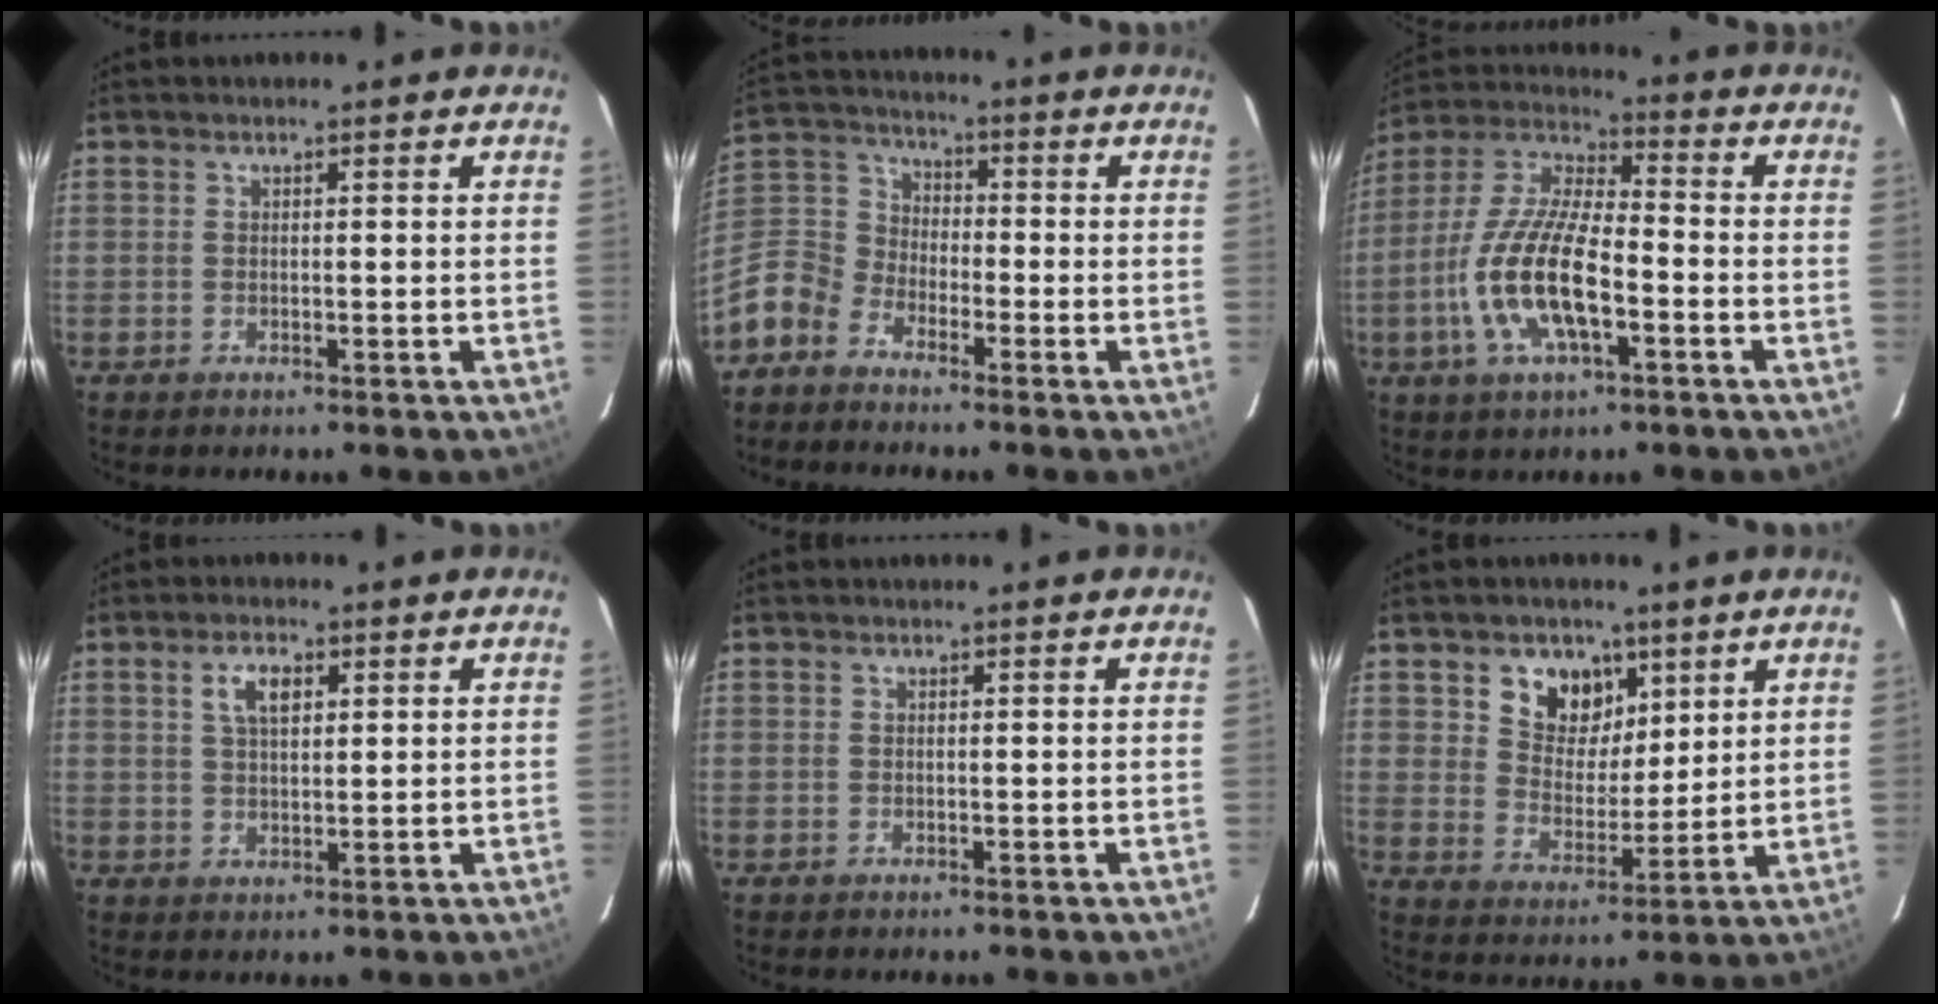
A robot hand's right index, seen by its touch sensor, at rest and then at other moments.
{"total": 10.5, "force": [-6.3, 7.4, 3.8], "torque": [-0.108, 0.023, -0.144]}
{"total": 16.1, "force": [-5.0, 5.7, 14.2], "torque": [-0.297, -0.005, -0.098]}
{"total": 4.5, "force": [1.8, 2.1, 3.5], "torque": [-0.063, 0.009, 0.034]}
{"total": 0.0}
{"total": 9.3, "force": [4.9, 7.0, 3.8], "torque": [-0.065, -0.001, 0.090]}